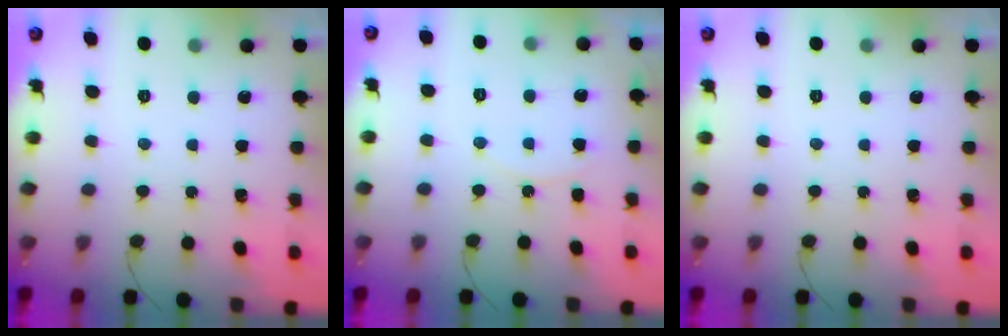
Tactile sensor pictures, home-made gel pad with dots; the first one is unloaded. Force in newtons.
{"total": 5.1, "press": 5.1, "slide": 0.6}
{"total": 0.0}